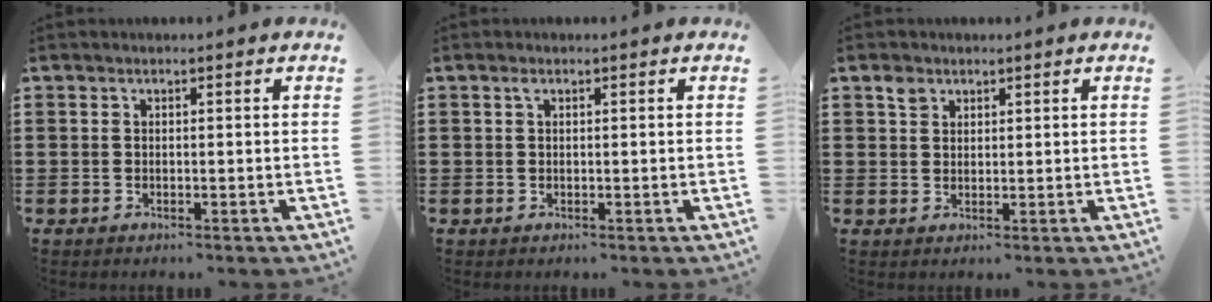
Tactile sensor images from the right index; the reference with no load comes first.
{"total": 0.8, "force": [0.3, 0.3, 0.6], "torque": [-0.014, 0.001, 0.006]}
{"total": 1.9, "force": [1.3, 1.3, 0.5], "torque": [-0.014, 0.002, 0.026]}